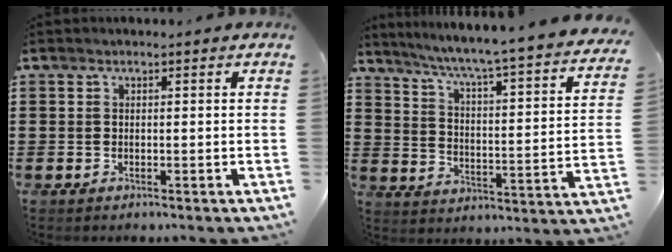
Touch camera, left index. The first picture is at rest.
{"total": 4.5, "force": [3.7, -1.0, 2.4], "torque": [-0.067, -0.050, 0.047]}